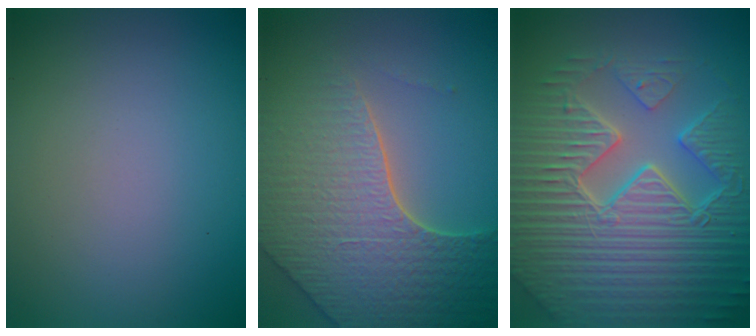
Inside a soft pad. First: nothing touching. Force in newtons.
{"total": 6.8, "press": 5.5, "slide": 3.9}
{"total": 9.5, "press": 6.8, "slide": 6.7}